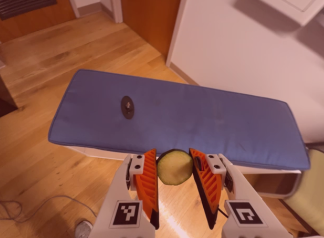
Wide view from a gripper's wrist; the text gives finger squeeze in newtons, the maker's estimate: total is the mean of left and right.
{"total": 8.3, "left": 8.1, "right": 8.5}